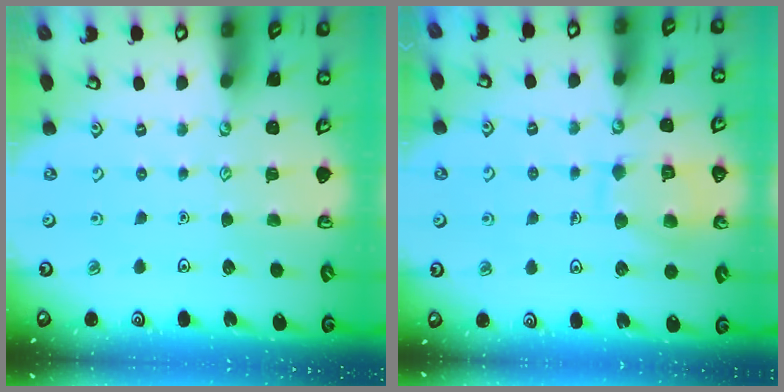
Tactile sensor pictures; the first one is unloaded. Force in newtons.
{"total": 10.6, "press": 10.6, "slide": 0.9}